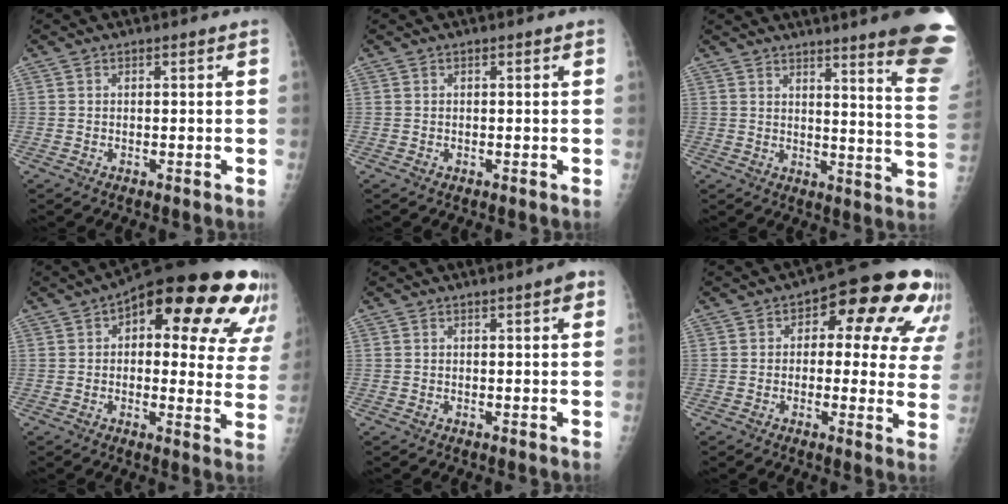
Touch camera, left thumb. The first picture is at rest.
{"total": 0.0}
{"total": 18.8, "force": [14.0, 0.7, 12.5], "torque": [-0.133, -0.109, 0.161]}
{"total": 24.3, "force": [11.8, 9.9, 18.8], "torque": [-0.207, 0.002, 0.140]}
{"total": 2.0, "force": [1.0, 0.4, 1.7], "torque": [-0.022, 0.000, 0.011]}
{"total": 17.5, "force": [7.1, 8.9, 13.3], "torque": [-0.104, 0.004, 0.073]}